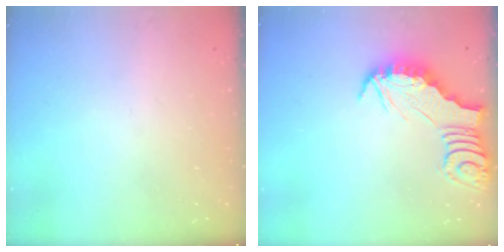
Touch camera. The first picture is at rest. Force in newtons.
{"total": 2.8, "press": 2.8, "slide": 0.3}